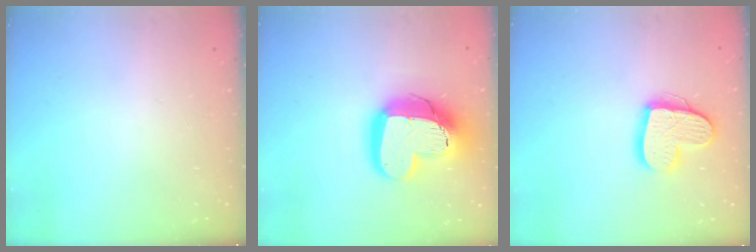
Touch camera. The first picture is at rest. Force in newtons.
{"total": 19.5, "press": 19.5, "slide": 1.6}
{"total": 15.0, "press": 14.9, "slide": 1.1}